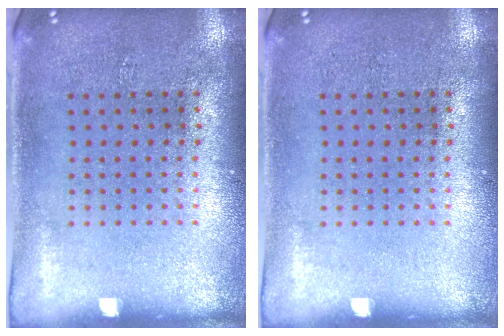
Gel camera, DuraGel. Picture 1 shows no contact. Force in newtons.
{"total": 0.0}